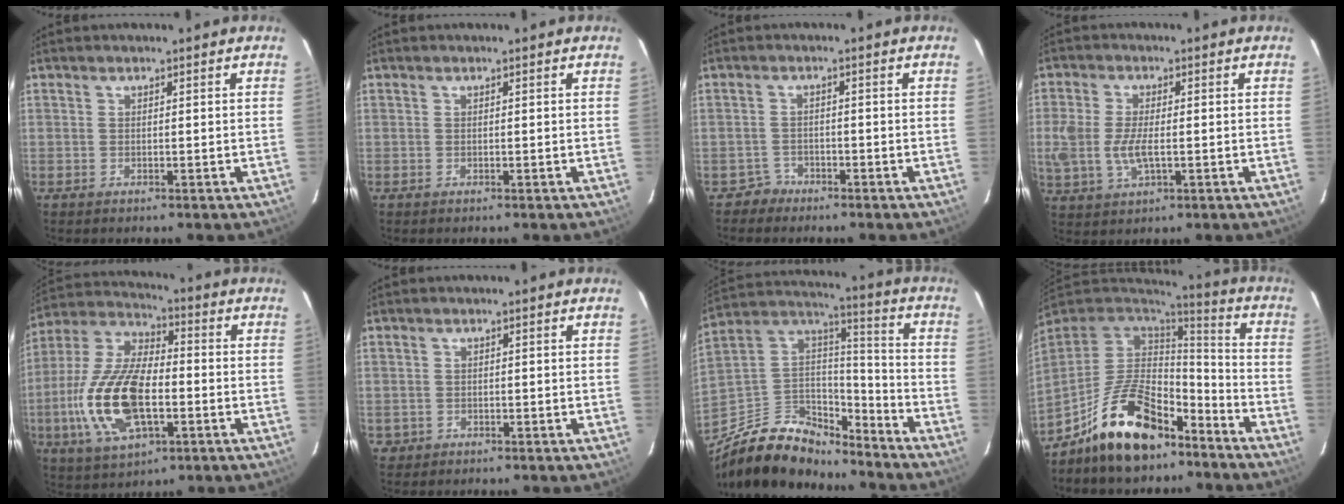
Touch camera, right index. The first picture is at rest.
{"total": 0.0}
{"total": 1.7, "force": [-1.1, 1.1, -0.6], "torque": [0.010, 0.010, -0.021]}
{"total": 7.4, "force": [-1.1, 3.6, 6.4], "torque": [-0.139, -0.007, -0.018]}
{"total": 19.2, "force": [-4.5, 8.9, 16.4], "torque": [-0.354, -0.006, -0.081]}
{"total": 1.3, "force": [0.1, 1.3, 0.3], "torque": [-0.007, 0.000, 0.009]}
{"total": 20.4, "force": [-15.0, 9.7, 9.9], "torque": [-0.219, 0.027, -0.250]}
{"total": 17.7, "force": [-11.4, 8.4, 10.8], "torque": [-0.216, 0.016, -0.182]}